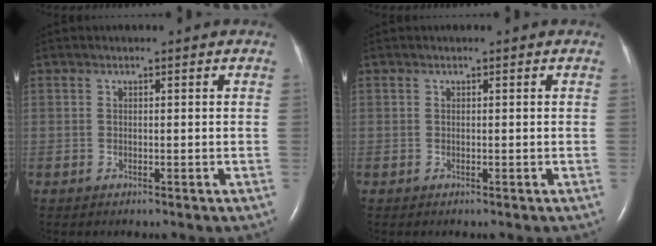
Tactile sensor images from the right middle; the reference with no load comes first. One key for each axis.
{"total": 0.0}